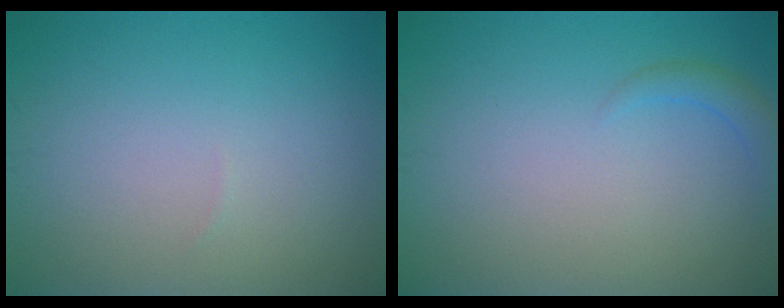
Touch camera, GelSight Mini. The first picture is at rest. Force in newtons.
{"total": 1.3, "press": 1.3, "slide": 0.2}